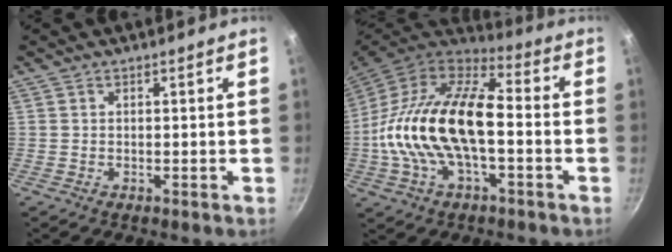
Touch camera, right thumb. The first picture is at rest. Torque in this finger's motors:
{"motor_torque": [0.48, 1.85, 1.54, -1.23, 0.56]}